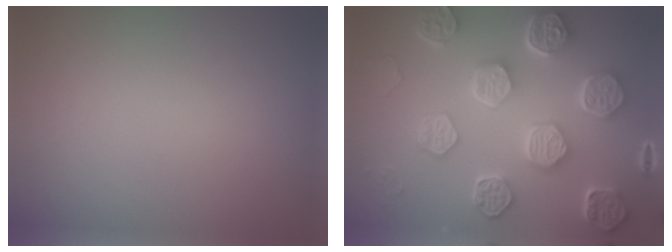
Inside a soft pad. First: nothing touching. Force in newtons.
{"total": 8.3, "press": 6.2, "slide": 5.6}